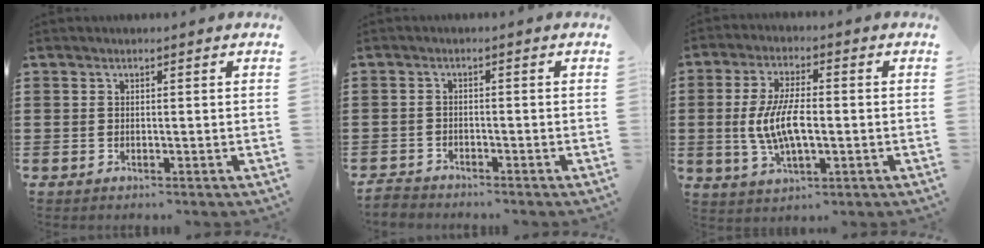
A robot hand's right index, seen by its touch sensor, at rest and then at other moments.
{"total": 1.7, "force": [-1.6, 0.3, -0.1], "torque": [-0.006, 0.002, -0.036]}
{"total": 8.2, "force": [-0.8, 3.2, 7.6], "torque": [-0.169, -0.005, -0.023]}